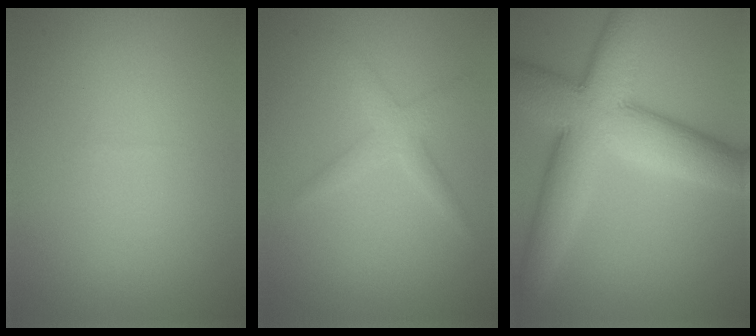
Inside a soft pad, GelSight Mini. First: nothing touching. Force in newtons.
{"total": 2.1, "press": 2.1, "slide": 0.0}
{"total": 10.5, "press": 10.5, "slide": 0.4}